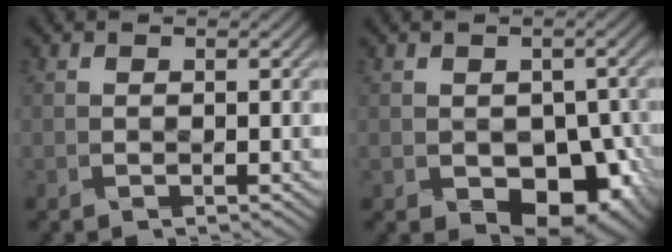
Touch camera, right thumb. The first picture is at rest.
{"total": 8.1, "force": [-2.5, 6.1, 4.7], "torque": [-0.064, -0.013, -0.045]}